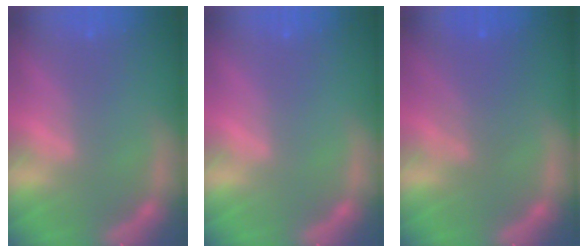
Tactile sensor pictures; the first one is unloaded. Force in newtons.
{"total": 0.0}
{"total": 4.1}